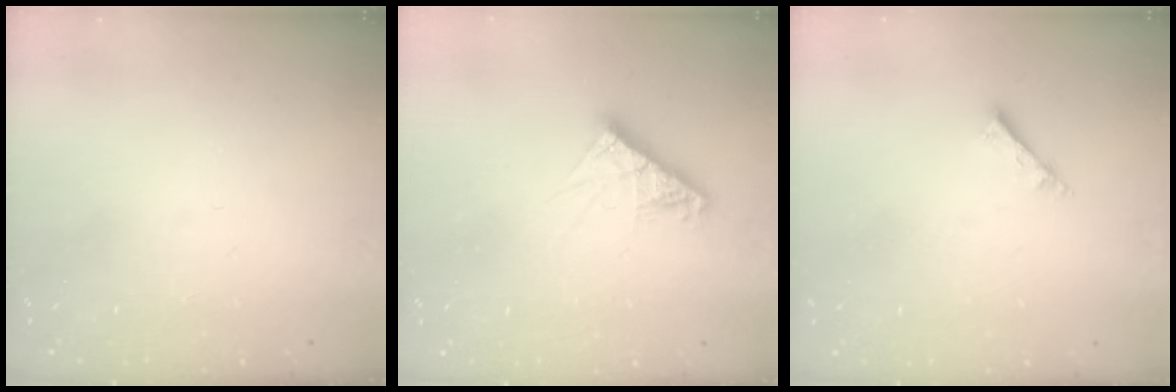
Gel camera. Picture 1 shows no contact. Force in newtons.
{"total": 9.3, "press": 9.3, "slide": 0.9}
{"total": 2.3, "press": 2.3, "slide": 0.1}